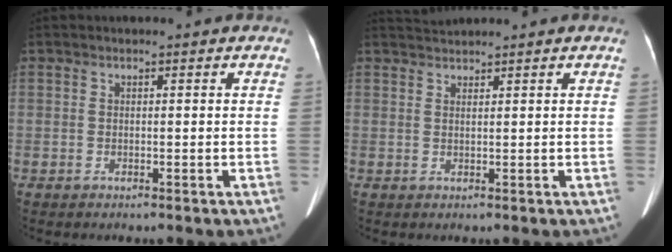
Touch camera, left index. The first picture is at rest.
{"total": 1.9, "force": [1.9, -0.4, 0.1], "torque": [-0.005, 0.013, 0.044]}